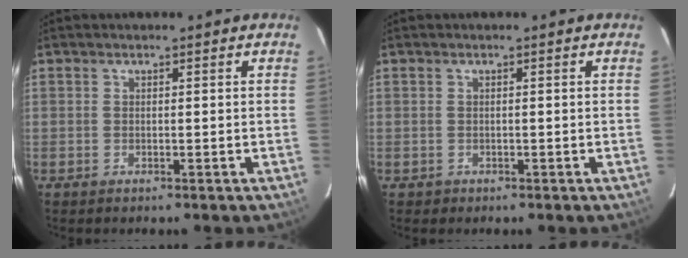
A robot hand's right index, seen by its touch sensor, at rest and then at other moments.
{"total": 2.0, "force": [-1.8, 0.9, -0.3], "torque": [0.002, 0.005, -0.032]}